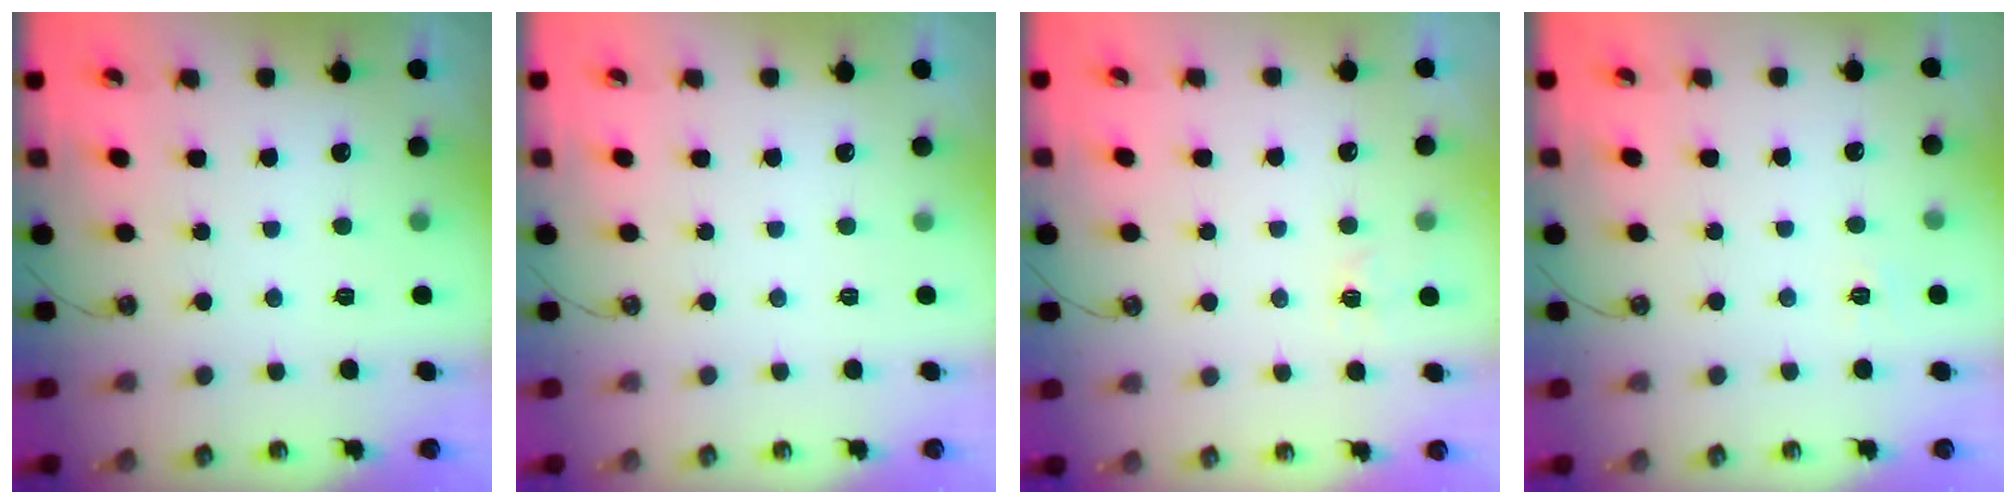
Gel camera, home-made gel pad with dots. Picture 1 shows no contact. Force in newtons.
{"total": 0.0}
{"total": 2.6, "press": 2.6, "slide": 0.4}
{"total": 3.6, "press": 3.6, "slide": 0.5}